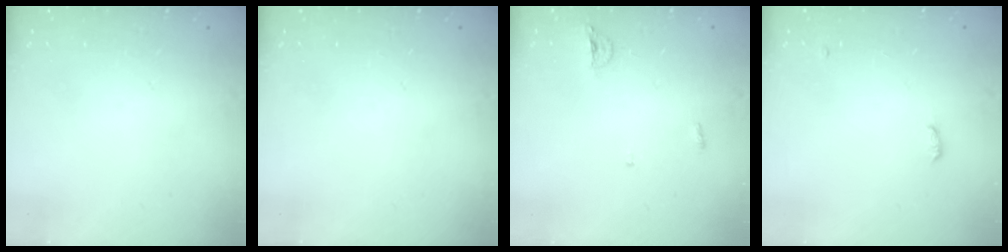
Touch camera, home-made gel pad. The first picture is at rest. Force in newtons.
{"total": 0.0}
{"total": 3.9, "press": 3.8, "slide": 0.8}
{"total": 7.6, "press": 4.2, "slide": 6.4}